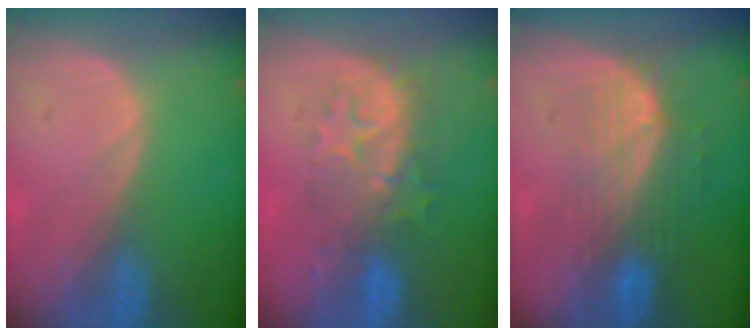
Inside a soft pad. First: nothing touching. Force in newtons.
{"total": 8.0, "press": 7.9, "slide": 1.6}
{"total": 7.7, "press": 6.9, "slide": 3.5}